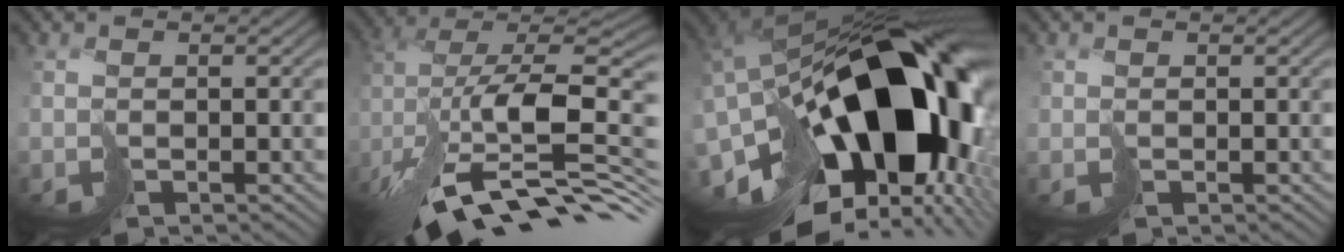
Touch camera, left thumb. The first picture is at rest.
{"total": 13.5, "force": [-5.0, 6.3, 10.9], "torque": [-0.219, 0.006, -0.080]}
{"total": 20.7, "force": [-4.8, 11.8, 16.3], "torque": [-0.317, -0.051, -0.059]}
{"total": 0.9, "force": [0.6, 0.3, -0.7], "torque": [0.016, 0.000, 0.006]}